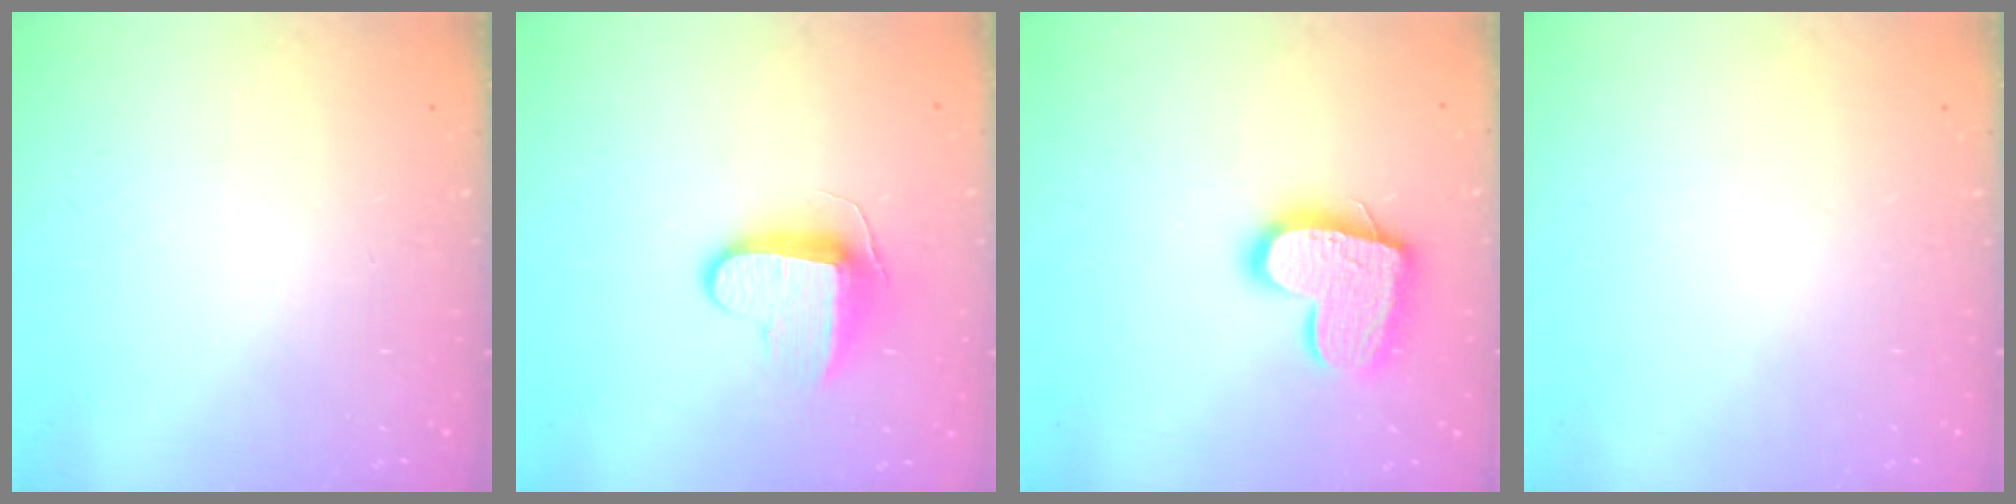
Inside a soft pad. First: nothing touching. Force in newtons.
{"total": 10.5, "press": 10.4, "slide": 1.2}
{"total": 15.1, "press": 15.0, "slide": 1.0}
{"total": 0.0}